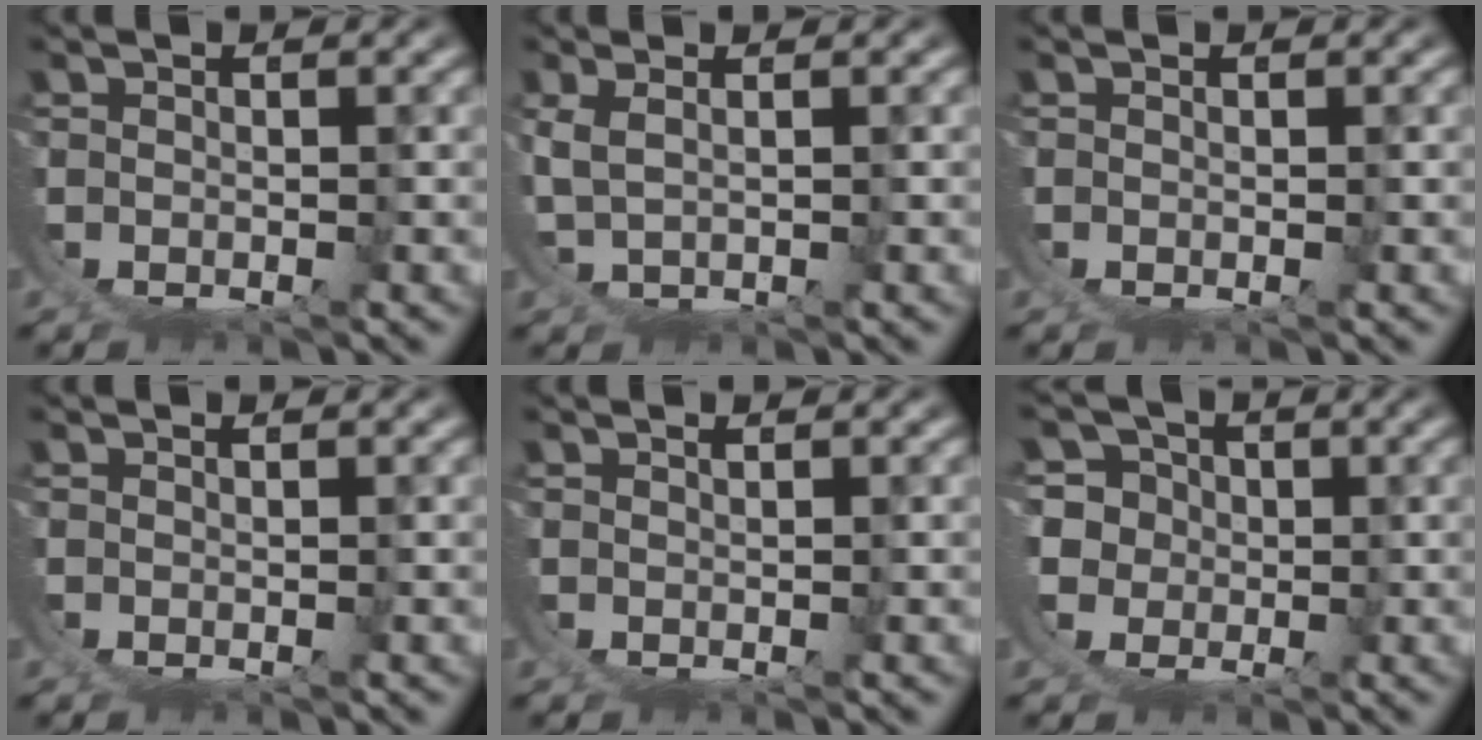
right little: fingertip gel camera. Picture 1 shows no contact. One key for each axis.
{"total": 1.8, "fx": 1.2, "fy": -0.2, "fz": 1.4, "tx": -0.036, "ty": -0.001, "tz": 0.033}
{"total": 0.0}
{"total": 1.0, "fx": 0.8, "fy": -0.6, "fz": 0.1, "tx": 0.002, "ty": 0.002, "tz": 0.016}
{"total": 1.6, "fx": 1.0, "fy": -1.1, "fz": 0.2, "tx": 0.004, "ty": 0.003, "tz": 0.021}
{"total": 9.1, "fx": 0.2, "fy": 8.5, "fz": 3.1, "tx": -0.112, "ty": -0.042, "tz": 0.007}